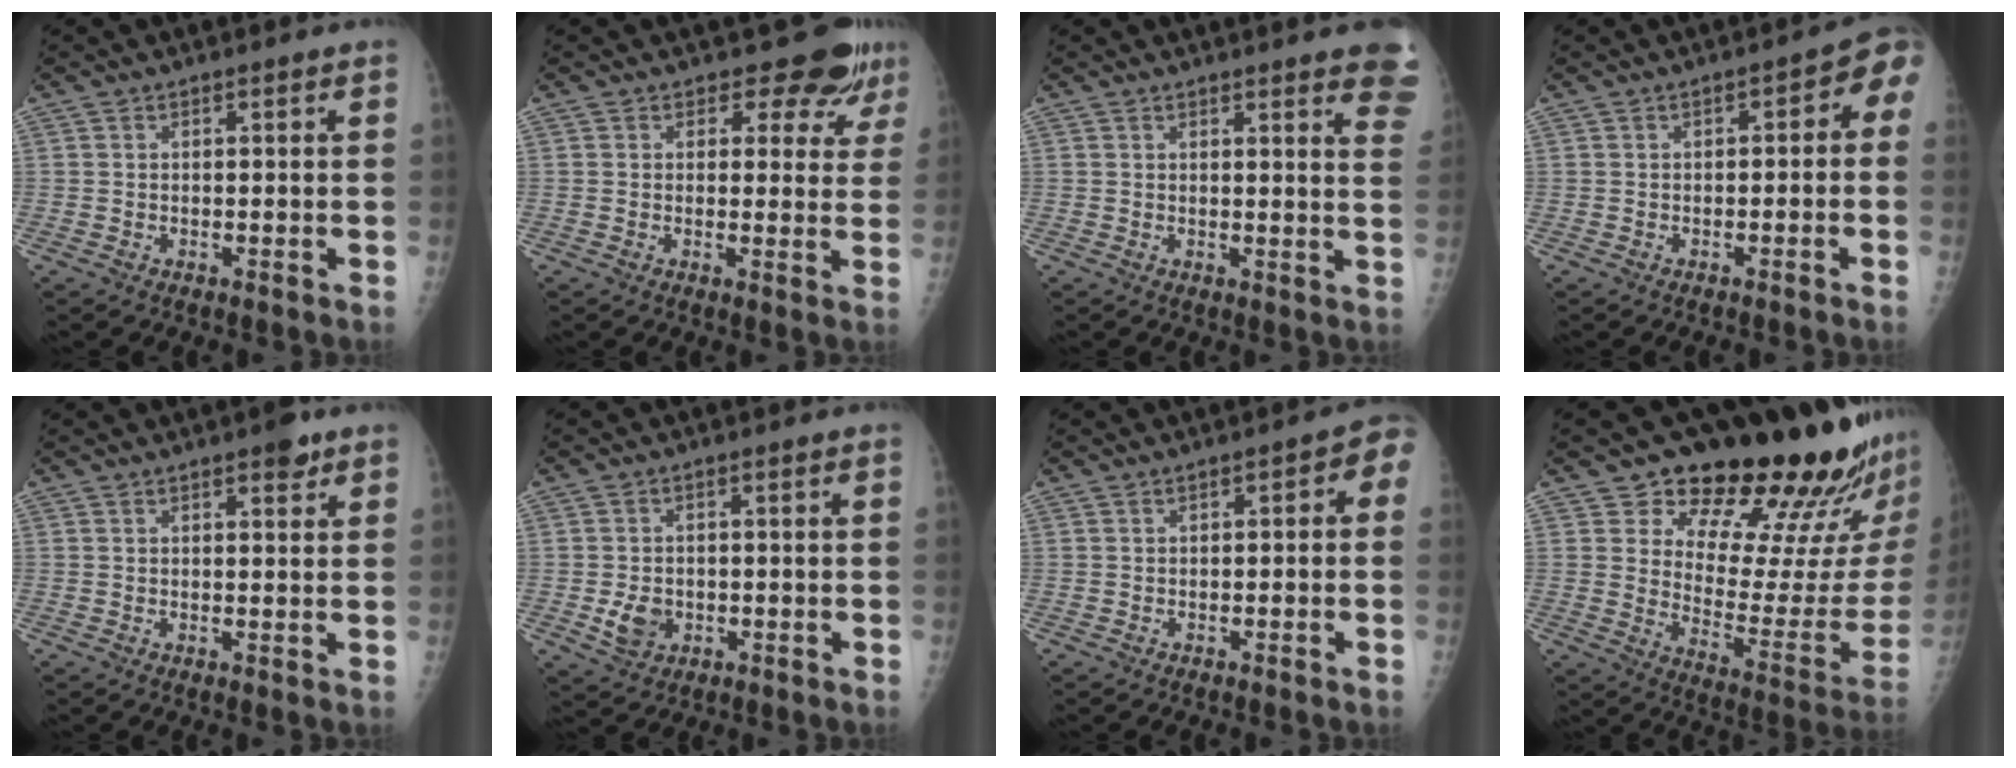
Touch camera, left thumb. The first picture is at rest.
{"total": 6.3, "force": [5.2, 3.4, 0.9], "torque": [0.026, -0.033, 0.047]}
{"total": 11.0, "force": [8.0, 2.2, 7.3], "torque": [-0.061, -0.030, 0.072]}
{"total": 4.5, "force": [-1.0, 2.5, 3.6], "torque": [-0.022, 0.028, -0.021]}
{"total": 2.9, "force": [1.9, 1.1, 1.9], "torque": [-0.014, -0.007, 0.021]}
{"total": 4.6, "force": [-1.1, 3.8, 2.3], "torque": [-0.030, 0.002, -0.013]}
{"total": 3.9, "force": [-0.2, 1.9, 3.3], "torque": [-0.021, 0.019, -0.012]}
{"total": 25.4, "force": [20.0, 8.1, 13.5], "torque": [-0.144, -0.147, 0.263]}